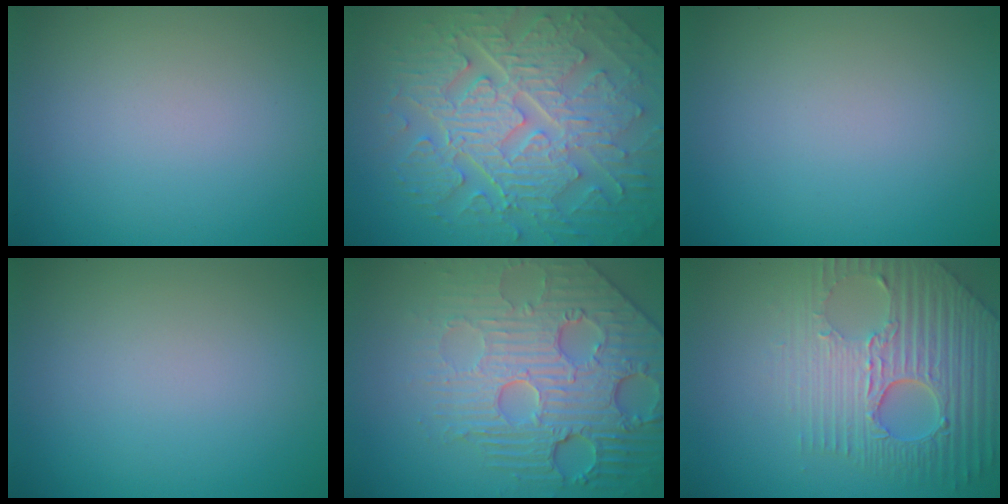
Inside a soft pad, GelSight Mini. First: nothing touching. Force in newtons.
{"total": 10.2, "press": 6.9, "slide": 7.5}
{"total": 0.0}
{"total": 0.0}
{"total": 7.7, "press": 5.9, "slide": 4.9}
{"total": 8.1, "press": 5.7, "slide": 5.7}